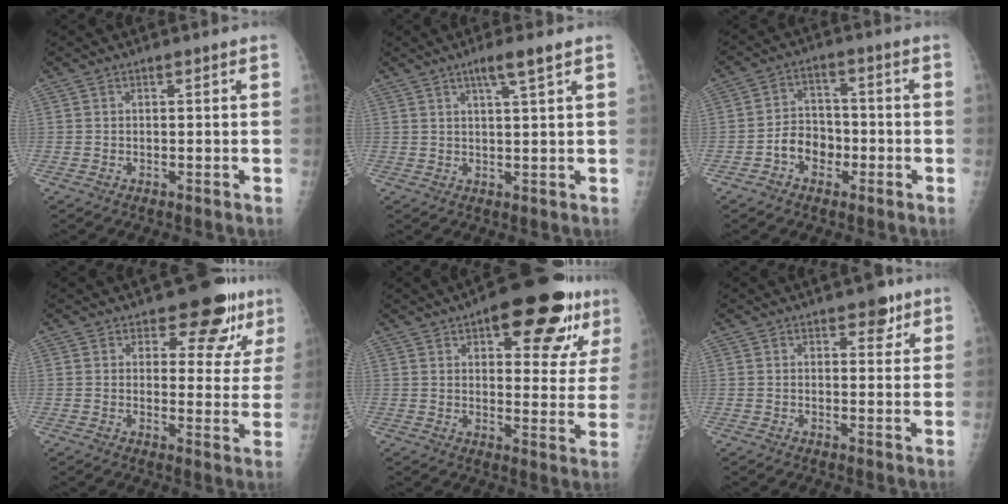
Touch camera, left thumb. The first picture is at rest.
{"total": 4.1, "force": [2.5, -0.2, 3.3], "torque": [-0.062, -0.010, 0.046]}
{"total": 6.5, "force": [-2.5, 5.0, 3.2], "torque": [-0.028, 0.029, -0.050]}
{"total": 10.1, "force": [7.3, 5.1, 4.8], "torque": [-0.021, -0.046, 0.083]}
{"total": 19.9, "force": [10.7, 7.8, 14.9], "torque": [-0.156, -0.022, 0.143]}
{"total": 4.5, "force": [2.8, 2.6, 2.4], "torque": [-0.003, -0.012, 0.034]}